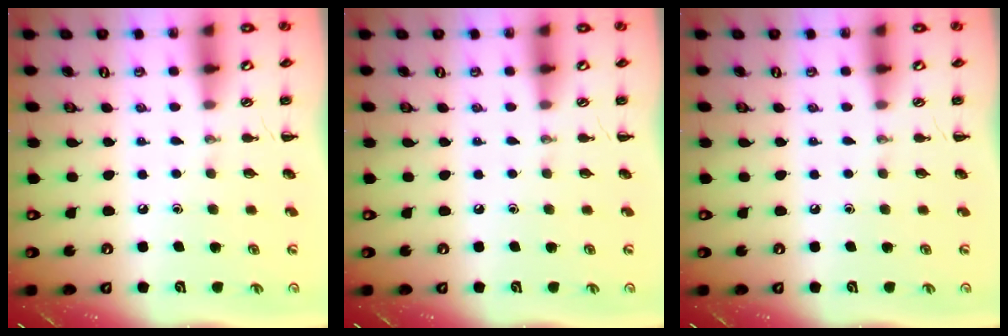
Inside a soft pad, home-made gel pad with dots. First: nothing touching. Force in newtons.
{"total": 0.0}
{"total": 0.0}